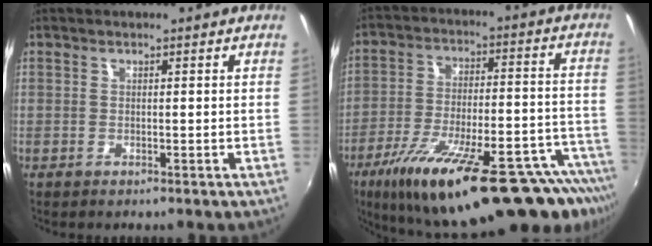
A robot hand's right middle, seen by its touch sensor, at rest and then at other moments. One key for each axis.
{"total": 29.6, "fx": -20.2, "fy": 7.3, "fz": 20.3, "tx": -0.313, "ty": -0.051, "tz": -0.285}